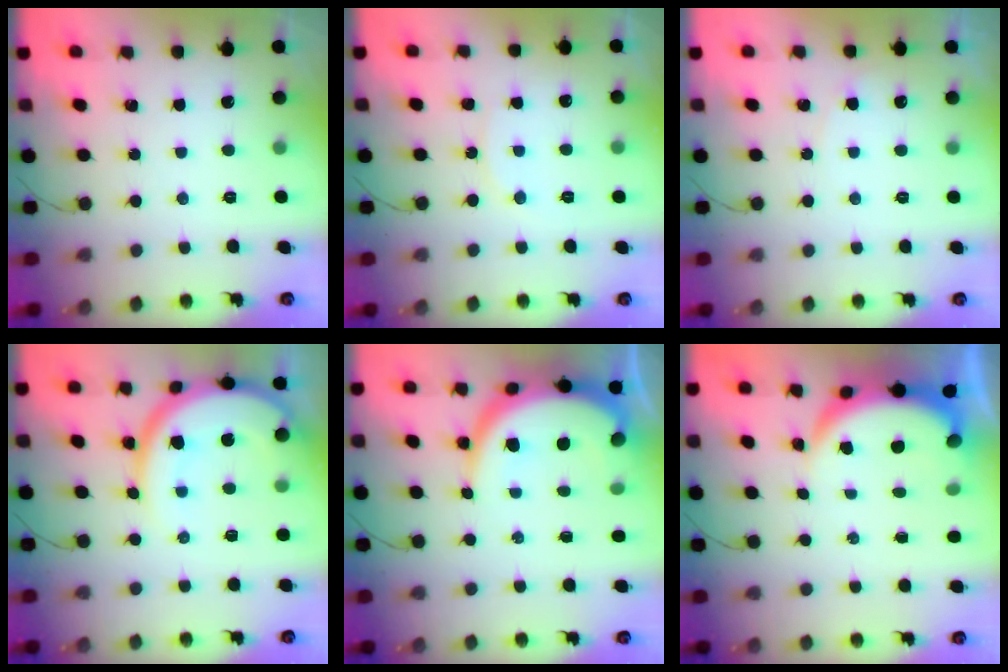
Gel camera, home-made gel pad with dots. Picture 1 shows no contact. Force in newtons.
{"total": 6.0, "press": 6.0, "slide": 0.7}
{"total": 2.7, "press": 2.7, "slide": 0.2}
{"total": 14.1, "press": 14.0, "slide": 1.6}
{"total": 9.7, "press": 9.7, "slide": 0.7}
{"total": 5.6, "press": 5.6, "slide": 0.8}